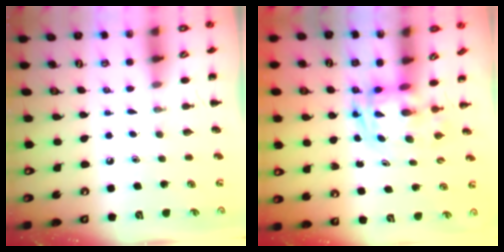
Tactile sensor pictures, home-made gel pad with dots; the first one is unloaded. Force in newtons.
{"total": 2.7, "press": 2.7, "slide": 0.5}